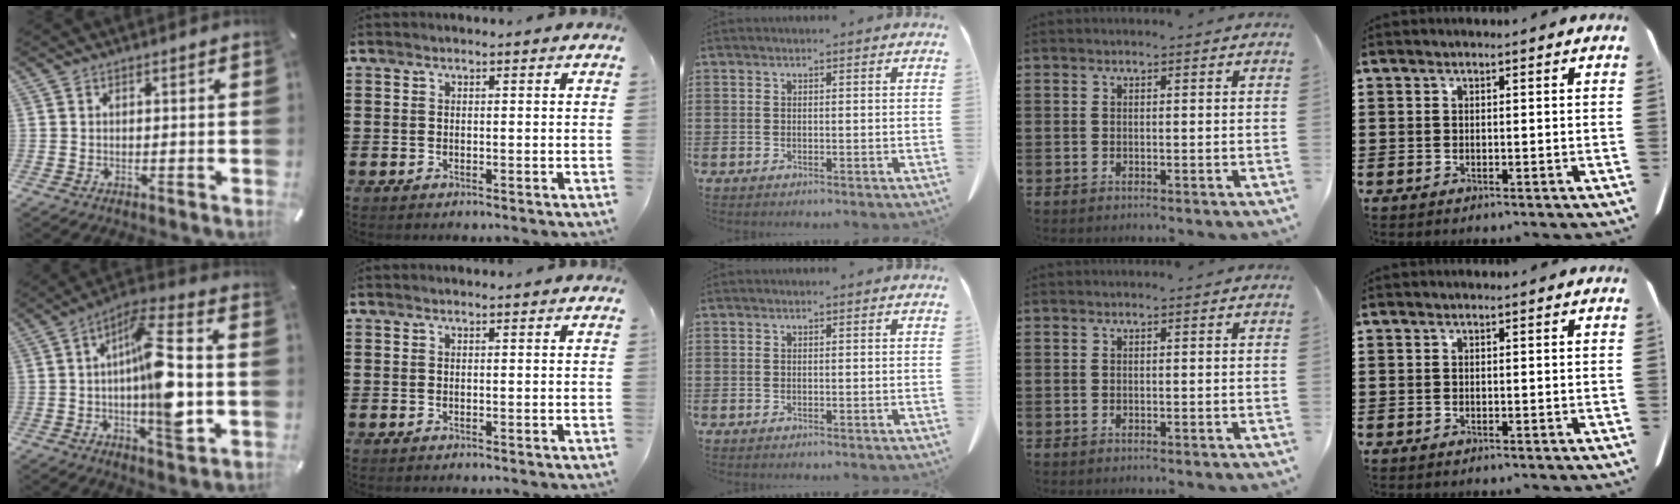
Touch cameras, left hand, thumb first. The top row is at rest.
{"thumb": {"total": 16.5, "force": [-1.1, 5.0, 15.7], "torque": [-0.254, -0.005, -0.025]}}